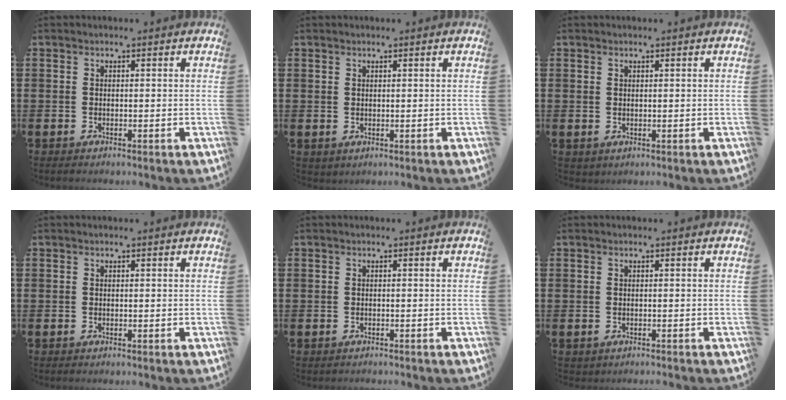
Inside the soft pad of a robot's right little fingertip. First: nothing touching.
{"total": 0.6, "force": [0.6, 0.0, 0.1], "torque": [0.006, -0.003, 0.010]}
{"total": 0.0}
{"total": 0.8, "force": [-0.6, 0.0, 0.5], "torque": [-0.008, -0.002, -0.011]}
{"total": 0.9, "force": [-0.8, 0.0, 0.3], "torque": [-0.007, -0.001, -0.017]}
{"total": 0.6, "force": [-0.6, -0.2, 0.0], "torque": [0.001, -0.001, -0.012]}